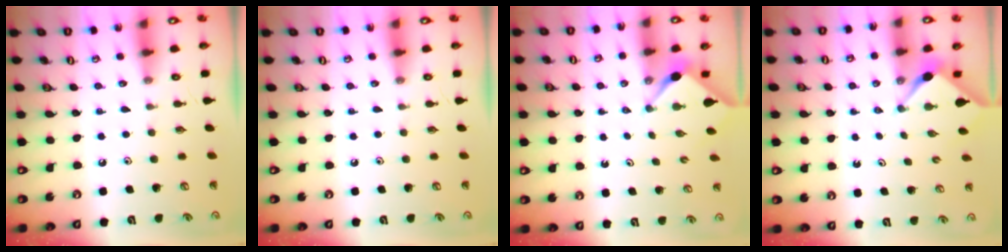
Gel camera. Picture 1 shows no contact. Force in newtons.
{"total": 0.0}
{"total": 3.1, "press": 3.1, "slide": 0.3}
{"total": 3.2, "press": 3.2, "slide": 0.4}